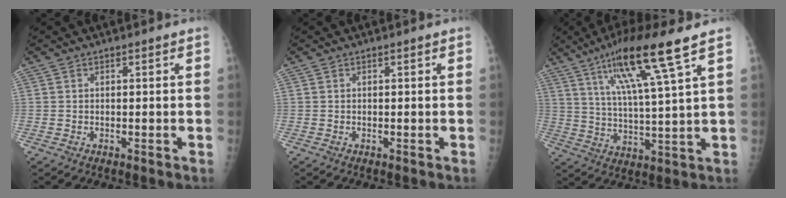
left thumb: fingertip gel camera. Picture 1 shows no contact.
{"total": 0.0}
{"total": 14.7, "force": [8.1, 0.3, 12.2], "torque": [-0.221, -0.027, 0.146]}